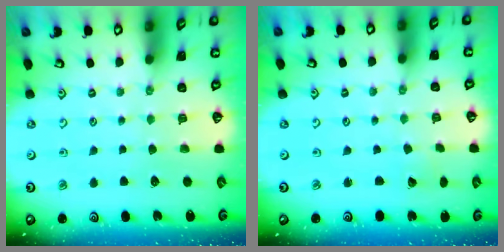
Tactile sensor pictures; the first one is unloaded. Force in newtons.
{"total": 1.3, "press": 1.3, "slide": 0.1}